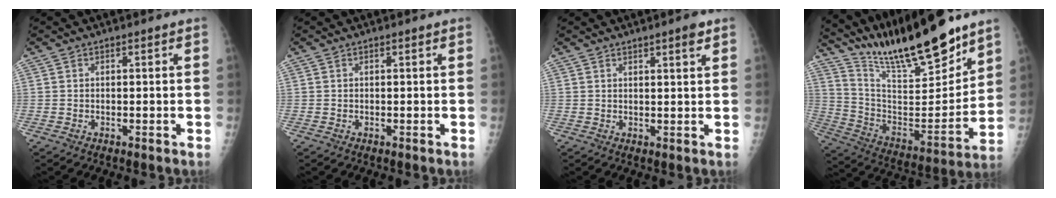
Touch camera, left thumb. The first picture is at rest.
{"total": 0.0}
{"total": 2.8, "force": [1.8, 0.3, 2.1], "torque": [-0.028, -0.010, 0.025]}
{"total": 22.9, "force": [19.0, 4.2, 12.1], "torque": [-0.172, -0.103, 0.335]}